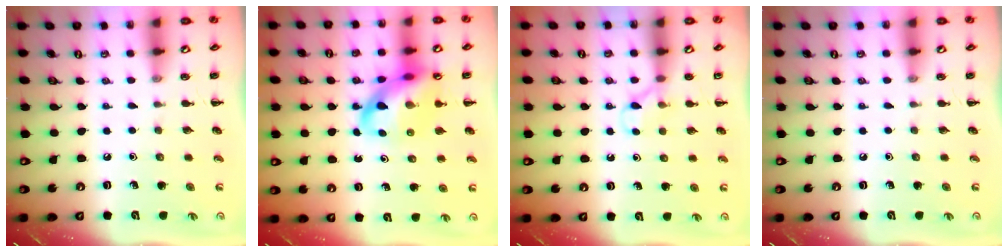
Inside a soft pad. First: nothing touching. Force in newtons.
{"total": 15.2, "press": 14.6, "slide": 3.9}
{"total": 4.2, "press": 3.9, "slide": 1.5}
{"total": 0.0}